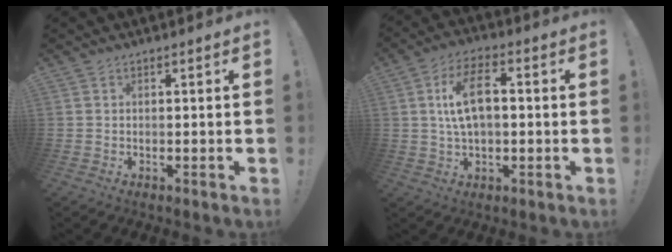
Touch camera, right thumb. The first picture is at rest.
{"total": 10.9, "force": [1.5, 5.8, 9.1], "torque": [-0.150, 0.009, 0.029]}